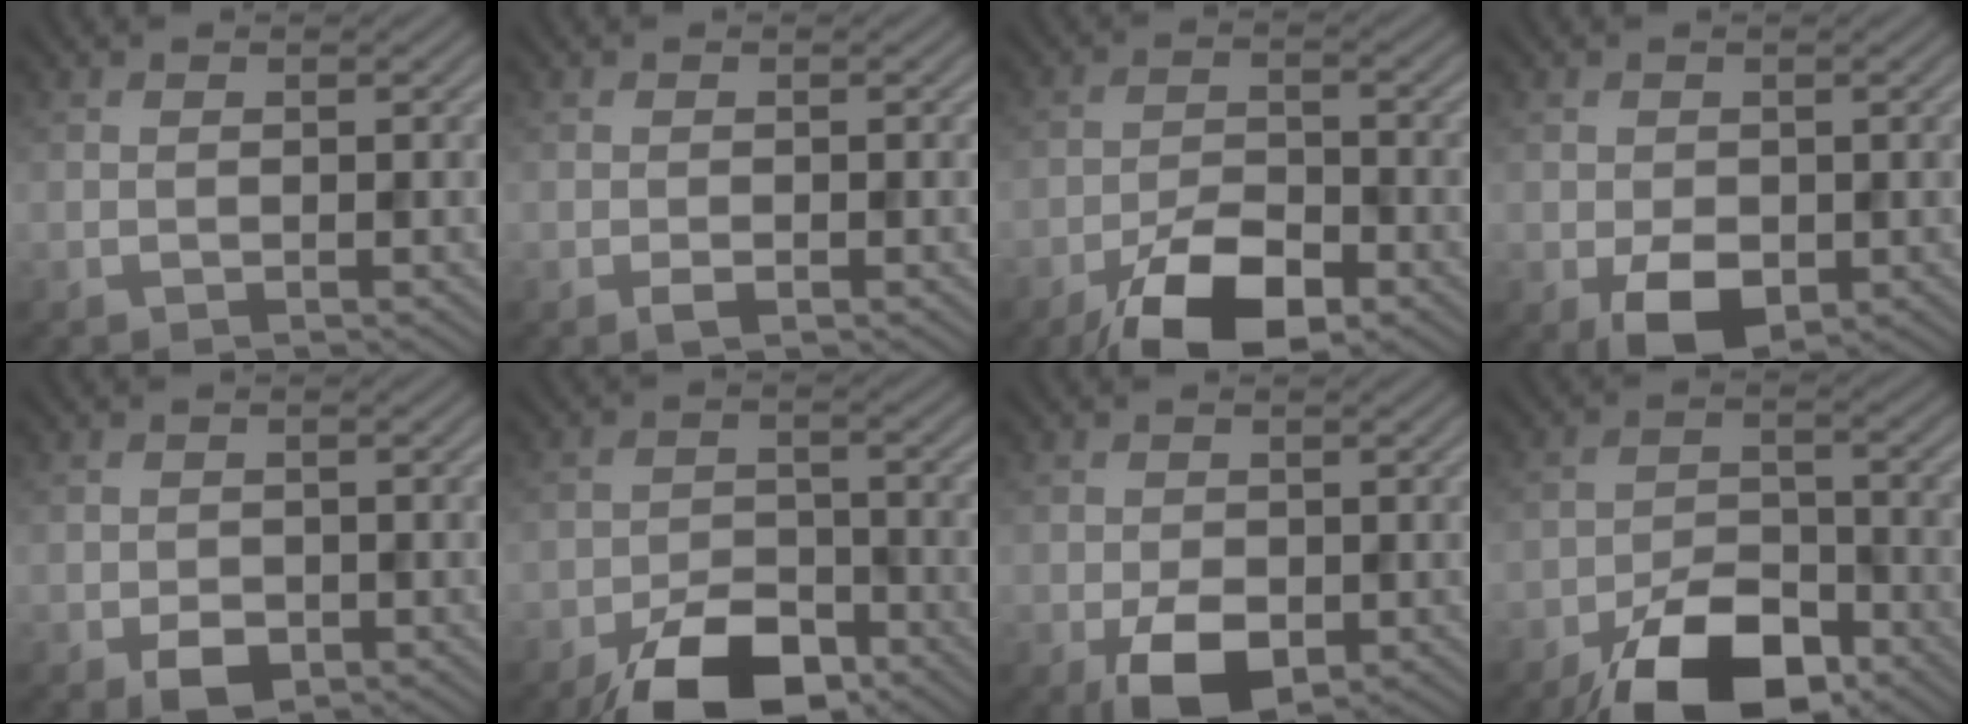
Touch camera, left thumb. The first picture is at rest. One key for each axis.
{"total": 1.1, "fx": -0.6, "fy": 0.5, "fz": 0.8, "tx": -0.016, "ty": -0.002, "tz": -0.011}
{"total": 9.2, "fx": -5.7, "fy": 3.7, "fz": 6.2, "tx": -0.105, "ty": -0.004, "tz": -0.106}
{"total": 4.9, "fx": -1.5, "fy": 3.3, "fz": 3.3, "tx": -0.069, "ty": -0.015, "tz": -0.028}
{"total": 2.8, "fx": -1.2, "fy": 2.0, "fz": 1.6, "tx": -0.030, "ty": -0.012, "tz": -0.022}
{"total": 9.1, "fx": -6.2, "fy": 4.2, "fz": 5.3, "tx": -0.085, "ty": -0.006, "tz": -0.116}
{"total": 5.5, "fx": -1.9, "fy": 3.5, "fz": 3.8, "tx": -0.075, "ty": -0.017, "tz": -0.035}
{"total": 11.0, "fx": -7.2, "fy": 5.0, "fz": 6.7, "tx": -0.111, "ty": -0.008, "tz": -0.132}